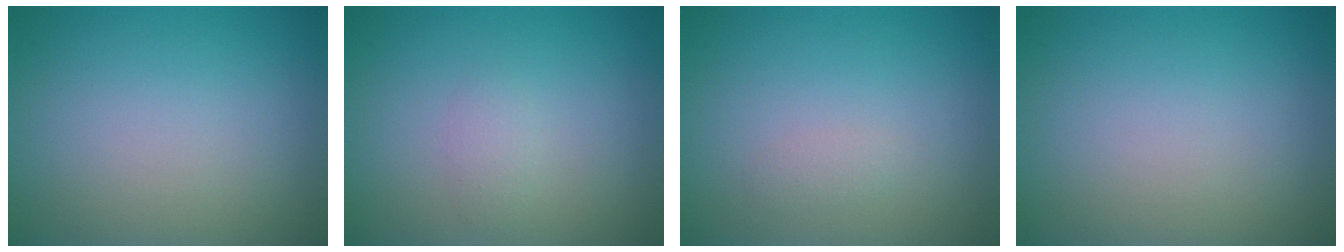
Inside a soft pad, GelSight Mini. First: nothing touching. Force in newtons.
{"total": 1.1, "press": 1.1, "slide": 0.0}
{"total": 0.7, "press": 0.7, "slide": 0.1}
{"total": 0.0}